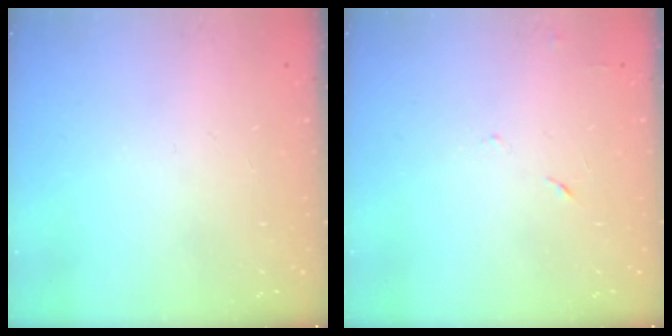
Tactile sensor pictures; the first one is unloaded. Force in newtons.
{"total": 3.9, "press": 3.8, "slide": 0.9}